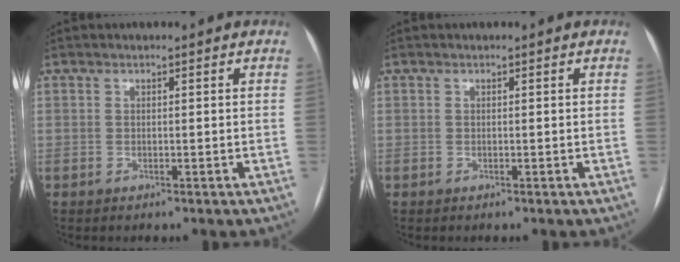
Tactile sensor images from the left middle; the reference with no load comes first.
{"total": 0.0}